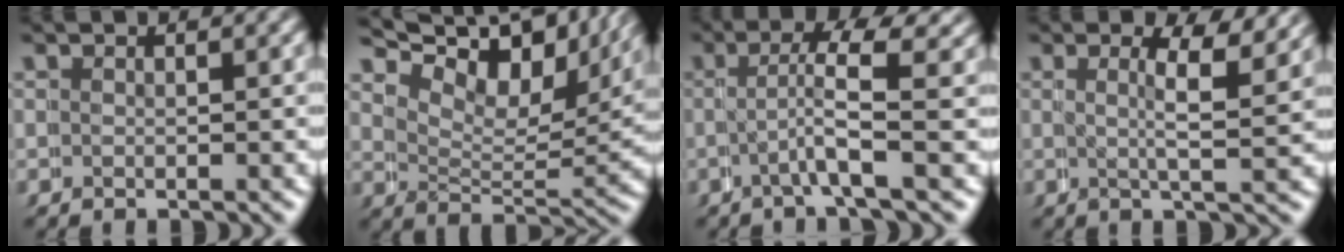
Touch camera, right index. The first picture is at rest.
{"total": 12.0, "force": [9.0, 4.9, 6.3], "torque": [-0.095, 0.031, 0.122]}
{"total": 3.2, "force": [0.5, 0.8, 3.0], "torque": [-0.063, -0.005, 0.000]}
{"total": 3.7, "force": [2.4, 0.3, 2.8], "torque": [-0.051, -0.006, 0.031]}